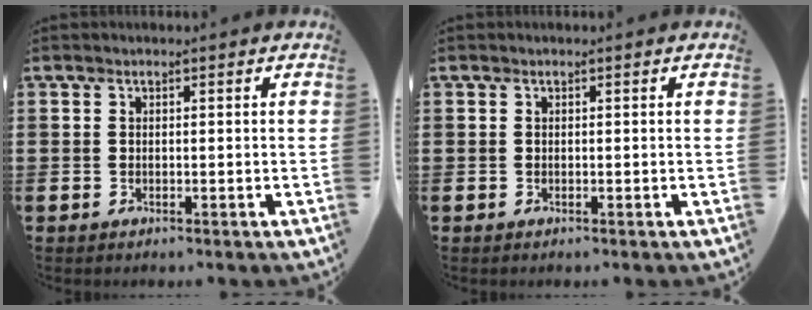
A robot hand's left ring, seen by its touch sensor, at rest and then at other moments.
{"total": 0.0}